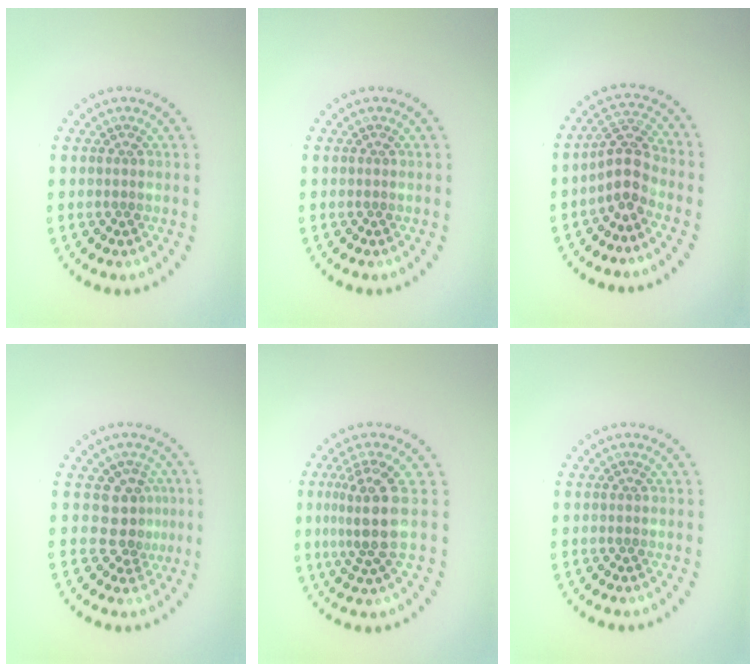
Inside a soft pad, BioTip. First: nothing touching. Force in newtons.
{"total": 0.0}
{"total": 3.2, "press": 2.7, "slide": 1.7}
{"total": 3.0, "press": 2.1, "slide": 2.0}
{"total": 4.0, "press": 3.2, "slide": 2.4}
{"total": 0.0}